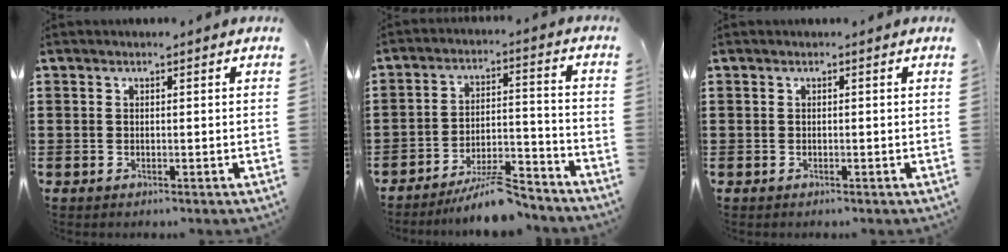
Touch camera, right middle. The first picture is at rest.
{"total": 7.6, "force": [-6.8, 0.8, 3.3], "torque": [-0.059, 0.004, -0.129]}
{"total": 0.0}